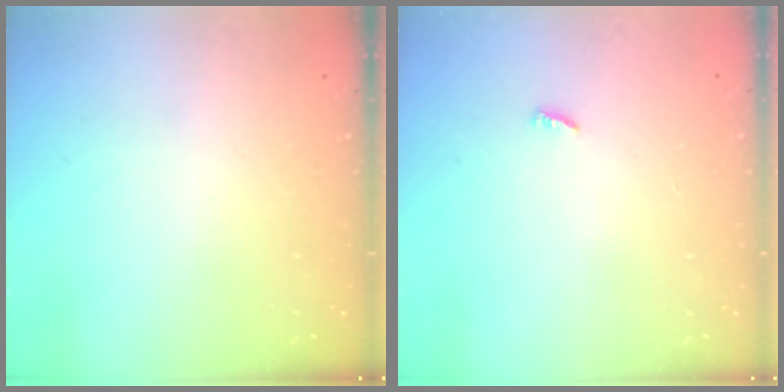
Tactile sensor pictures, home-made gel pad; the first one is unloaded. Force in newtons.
{"total": 1.9, "press": 1.9, "slide": 0.3}